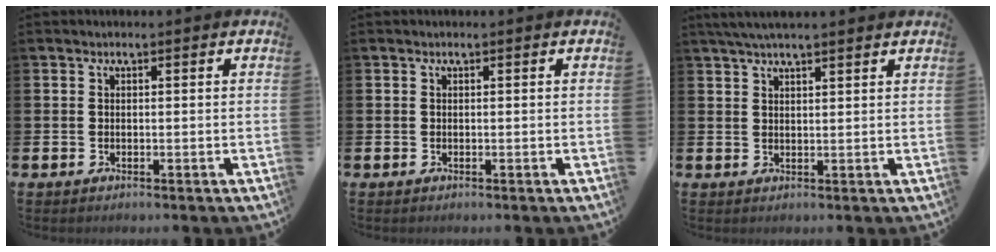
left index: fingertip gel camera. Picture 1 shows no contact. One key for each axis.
{"total": 0.0}
{"total": 3.3, "fx": 2.8, "fy": 0.3, "fz": 1.7, "tx": -0.040, "ty": -0.001, "tz": 0.052}